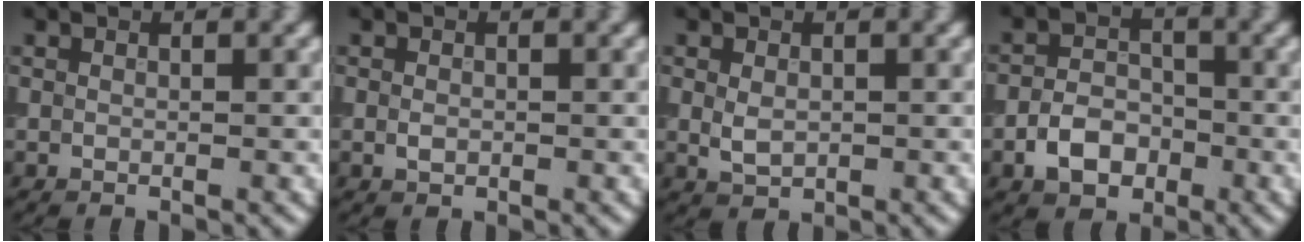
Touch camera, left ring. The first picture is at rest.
{"total": 1.0, "force": [-0.1, 0.7, 0.7], "torque": [-0.013, -0.002, -0.004]}
{"total": 2.0, "force": [0.1, 1.4, 1.4], "torque": [-0.027, -0.001, 0.003]}
{"total": 4.0, "force": [-1.8, 2.8, 2.3], "torque": [-0.037, 0.003, -0.036]}